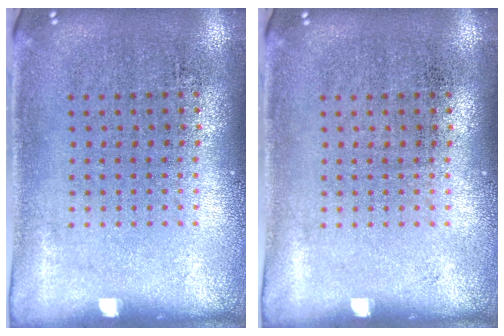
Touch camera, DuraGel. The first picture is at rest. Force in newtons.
{"total": 0.0}